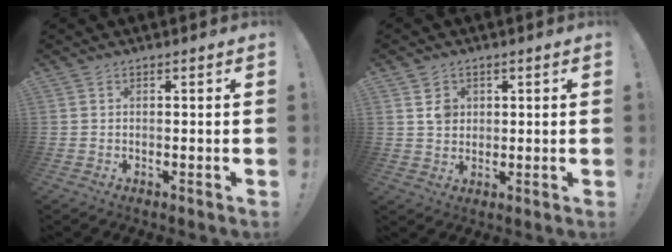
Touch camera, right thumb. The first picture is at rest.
{"total": 4.1, "force": [1.8, 3.6, 1.0], "torque": [-0.003, -0.008, 0.030]}